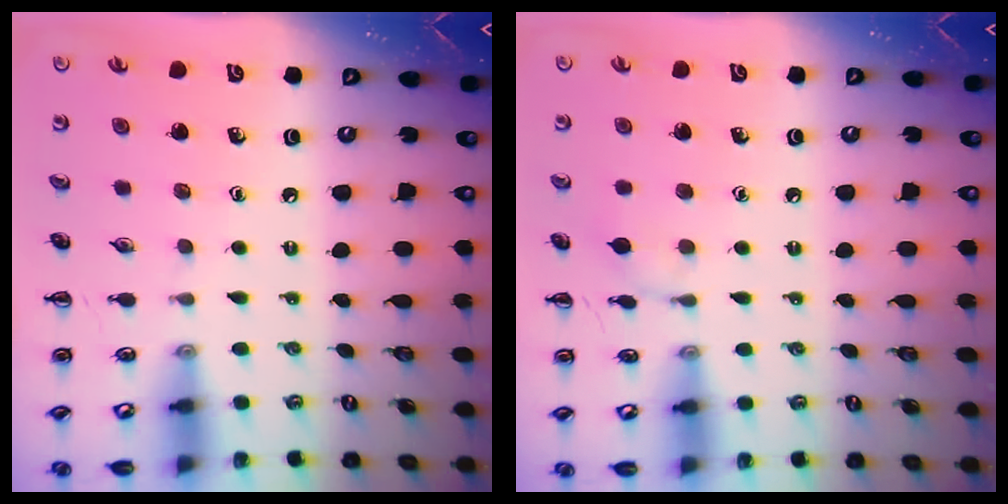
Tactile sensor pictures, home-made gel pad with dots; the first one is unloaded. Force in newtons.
{"total": 5.2, "press": 4.8, "slide": 2.0}